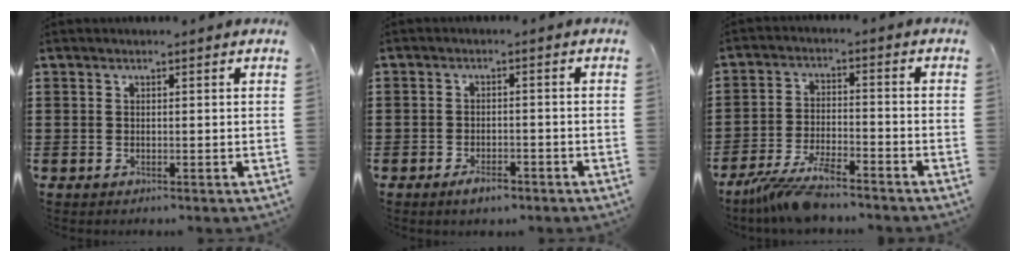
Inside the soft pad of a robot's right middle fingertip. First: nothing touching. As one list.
[{"total": 2.6, "force": [-2.1, 1.2, 0.9], "torque": [-0.017, 0.006, -0.041]}, {"total": 6.9, "force": [-5.9, 1.1, 3.5], "torque": [-0.090, -0.011, -0.115]}]